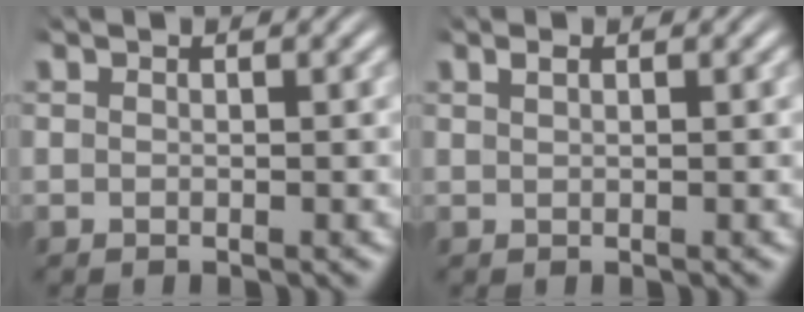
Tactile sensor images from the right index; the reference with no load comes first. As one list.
[{"total": 0.6, "force": [0.4, -0.3, 0.4], "torque": [-0.004, 0.002, 0.011]}]